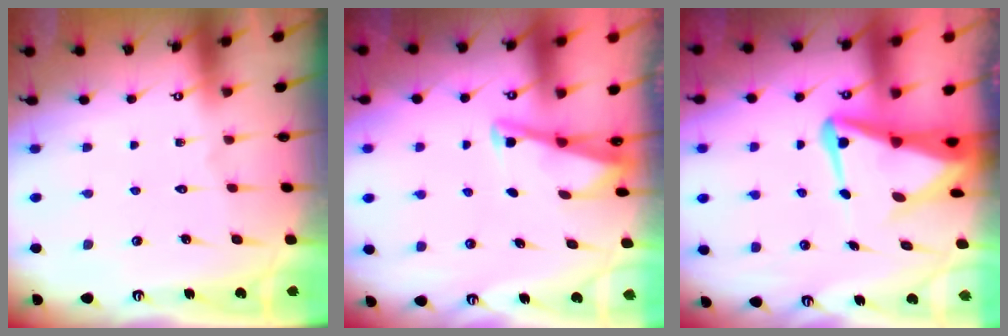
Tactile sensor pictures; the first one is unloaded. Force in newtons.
{"total": 2.8, "press": 2.8, "slide": 0.4}
{"total": 7.6, "press": 7.5, "slide": 1.6}